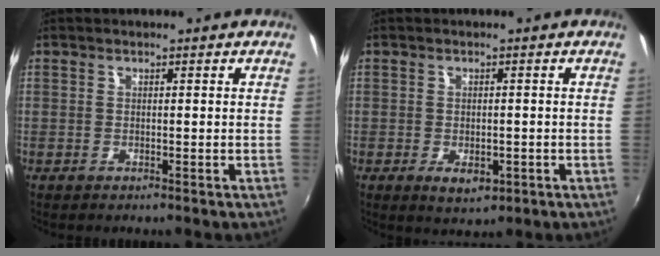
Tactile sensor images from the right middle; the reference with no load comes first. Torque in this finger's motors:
{"motor_torque": [0.02, -0.02, 0.02, 0.05]}